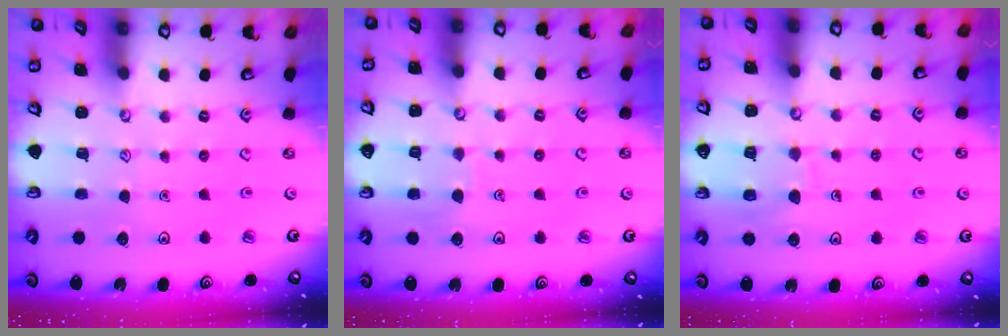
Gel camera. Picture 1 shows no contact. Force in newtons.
{"total": 4.7, "press": 4.7, "slide": 0.4}
{"total": 8.2, "press": 8.1, "slide": 0.8}